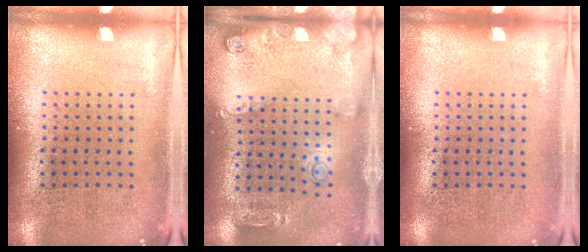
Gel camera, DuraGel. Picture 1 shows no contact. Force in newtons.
{"total": 1.5, "press": 1.4, "slide": 0.6}
{"total": 0.0}